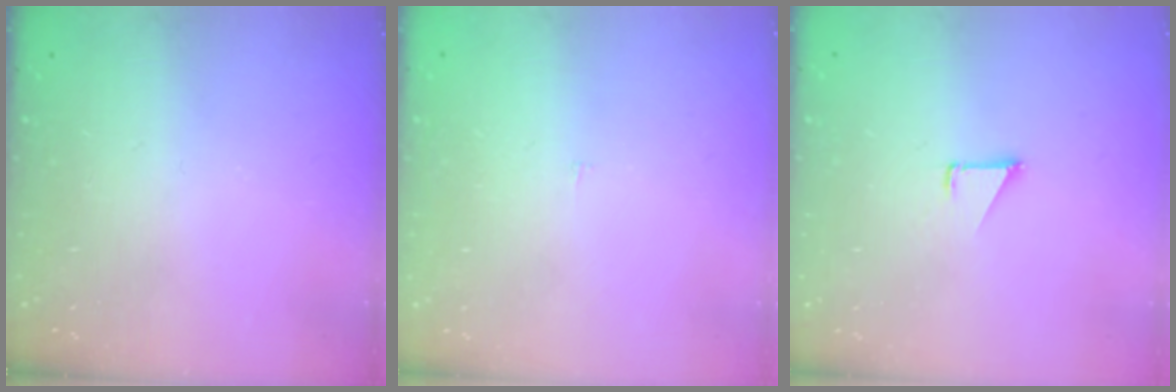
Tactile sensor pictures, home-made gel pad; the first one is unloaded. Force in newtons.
{"total": 1.8, "press": 1.8, "slide": 0.1}
{"total": 1.1, "press": 1.1, "slide": 0.1}